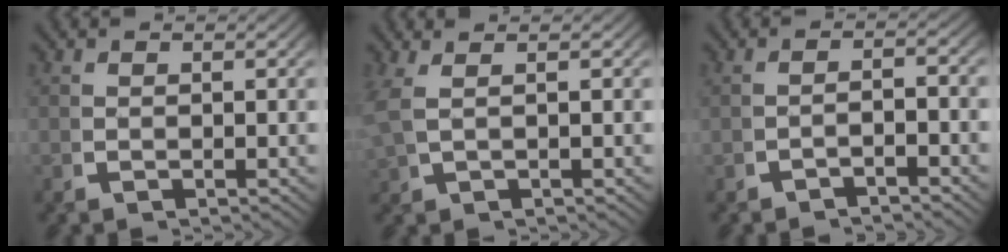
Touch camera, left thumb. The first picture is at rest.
{"total": 1.9, "force": [0.9, 0.3, 1.6], "torque": [-0.046, 0.001, 0.029]}
{"total": 1.9, "force": [-1.7, 0.1, 0.7], "torque": [-0.014, -0.004, -0.026]}